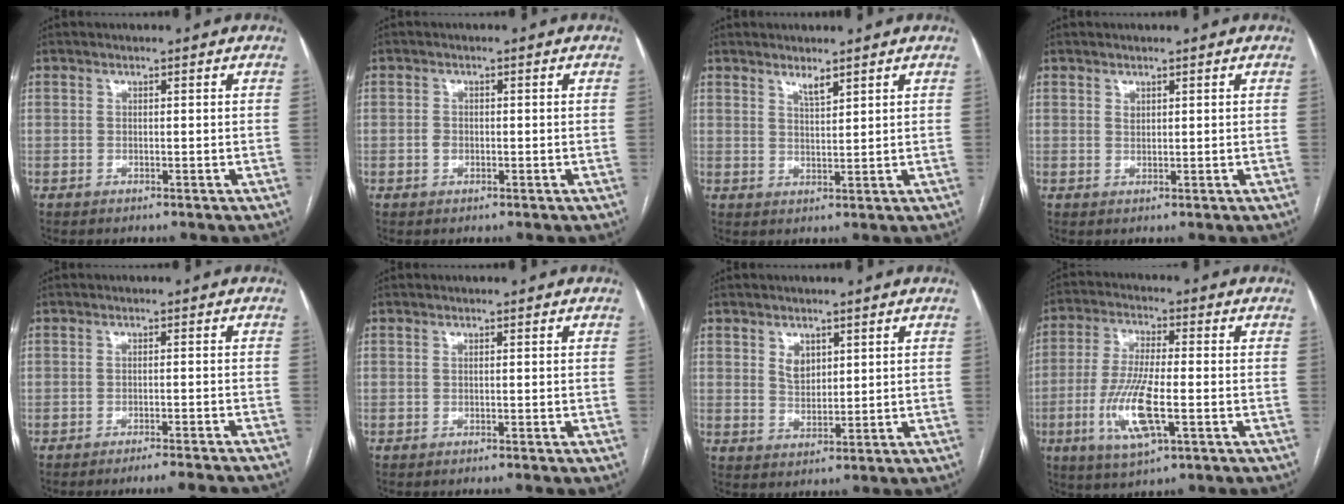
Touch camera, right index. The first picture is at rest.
{"total": 1.3, "force": [-0.2, 1.0, 0.7], "torque": [-0.018, 0.003, 0.002]}
{"total": 2.3, "force": [2.0, 0.3, 1.1], "torque": [-0.028, -0.007, 0.043]}
{"total": 0.8, "force": [0.5, 0.5, 0.4], "torque": [-0.007, -0.004, 0.011]}
{"total": 7.2, "force": [-6.6, -1.0, 2.6], "torque": [-0.014, -0.019, -0.087]}
{"total": 0.5, "force": [-0.4, -0.2, 0.3], "torque": [-0.007, 0.003, -0.010]}
{"total": 3.3, "force": [1.6, 2.2, 1.9], "torque": [-0.036, -0.001, 0.037]}
{"total": 10.9, "force": [-3.2, 2.1, 10.2], "torque": [-0.217, -0.013, -0.054]}